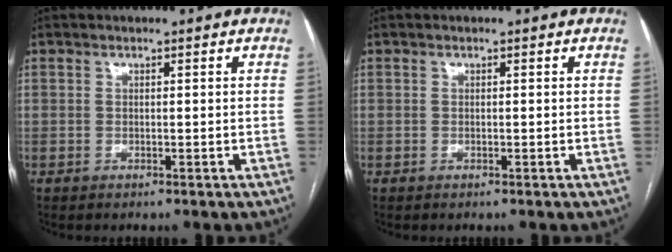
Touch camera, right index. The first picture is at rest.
{"total": 0.0}